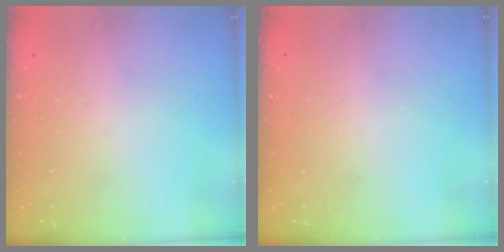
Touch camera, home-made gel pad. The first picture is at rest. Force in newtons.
{"total": 0.0}